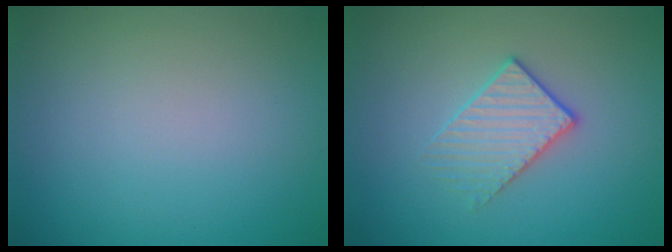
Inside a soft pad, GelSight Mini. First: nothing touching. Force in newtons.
{"total": 2.2, "press": 1.9, "slide": 1.2}